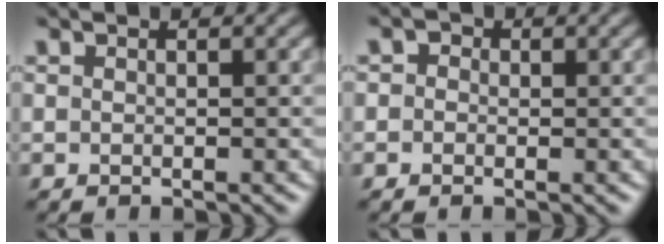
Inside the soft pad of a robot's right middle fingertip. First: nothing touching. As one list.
[{"total": 1.4, "force": [0.1, 1.3, 0.7], "torque": [-0.004, 0.001, -0.011]}]